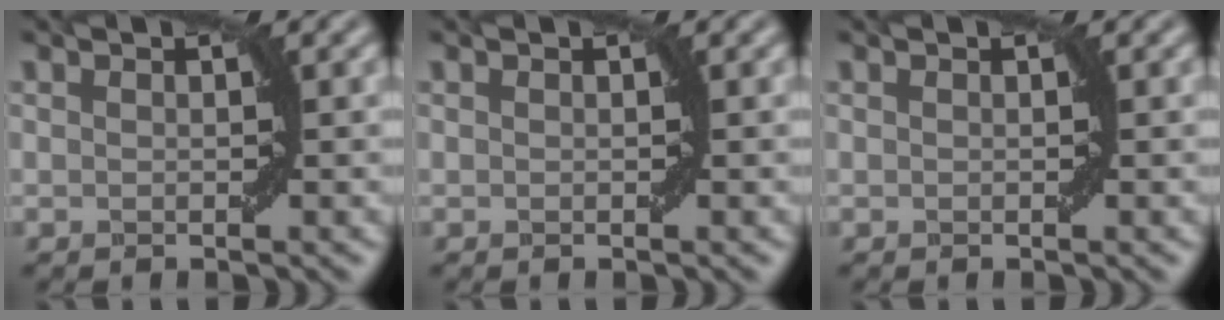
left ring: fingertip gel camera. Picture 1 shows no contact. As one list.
[{"total": 0.0}, {"total": 0.0}]